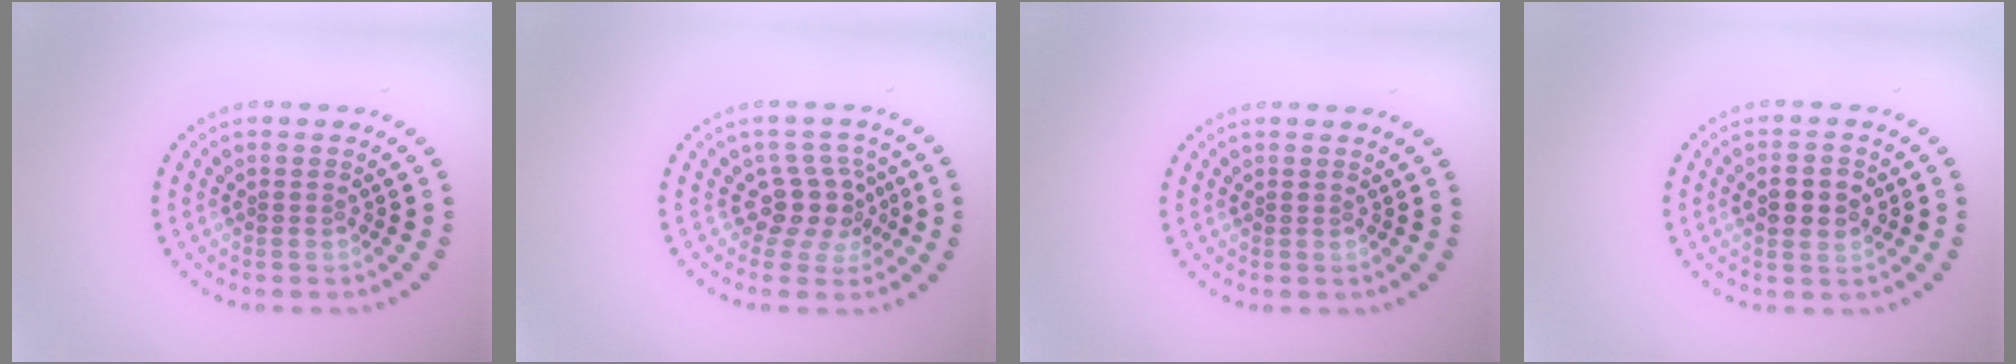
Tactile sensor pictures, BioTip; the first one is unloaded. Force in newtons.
{"total": 3.3, "press": 2.7, "slide": 2.0}
{"total": 0.0}
{"total": 4.0, "press": 4.0, "slide": 0.2}